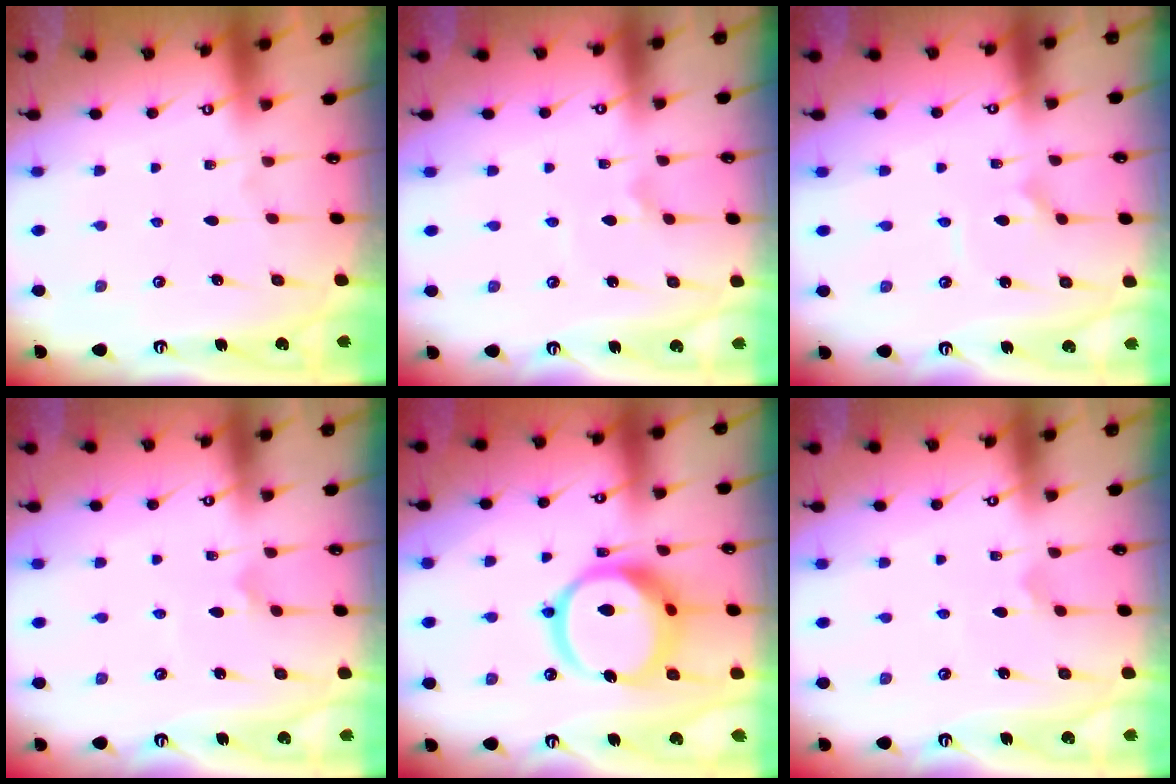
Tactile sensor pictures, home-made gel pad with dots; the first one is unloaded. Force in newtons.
{"total": 2.4, "press": 2.4, "slide": 0.5}
{"total": 2.9, "press": 2.9, "slide": 0.4}
{"total": 2.7, "press": 2.6, "slide": 0.5}
{"total": 17.3, "press": 17.2, "slide": 2.0}
{"total": 3.2, "press": 3.1, "slide": 0.6}